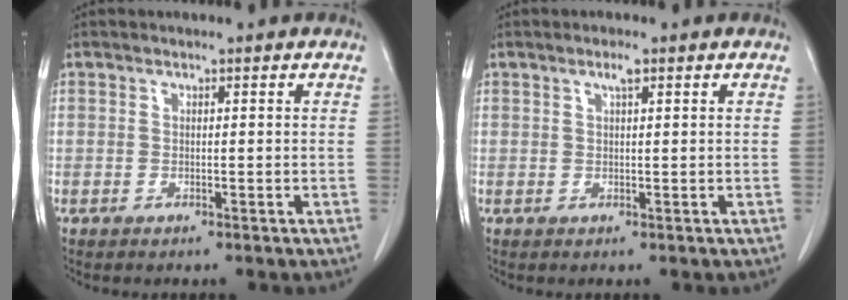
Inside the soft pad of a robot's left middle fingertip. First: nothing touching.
{"total": 1.4, "force": [0.9, 0.1, 1.1], "torque": [-0.022, -0.001, 0.016]}